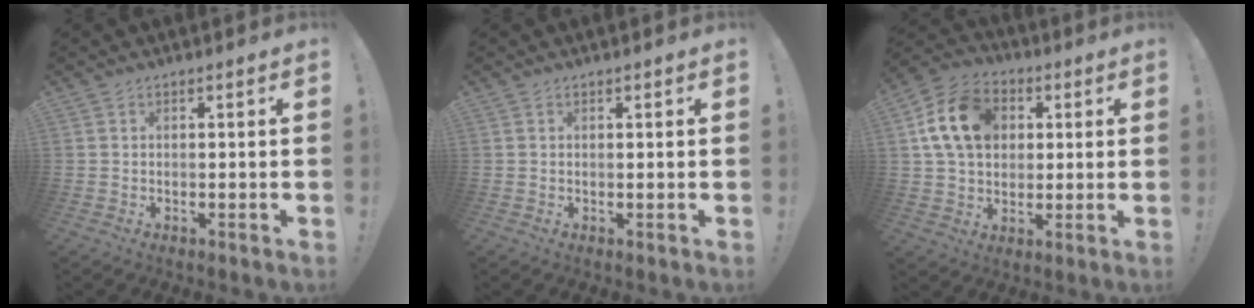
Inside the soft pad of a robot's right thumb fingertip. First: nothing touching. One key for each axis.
{"total": 0.0}
{"total": 16.2, "fx": 4.2, "fy": 12.3, "fz": 9.7, "tx": -0.158, "ty": 0.000, "tz": 0.084}